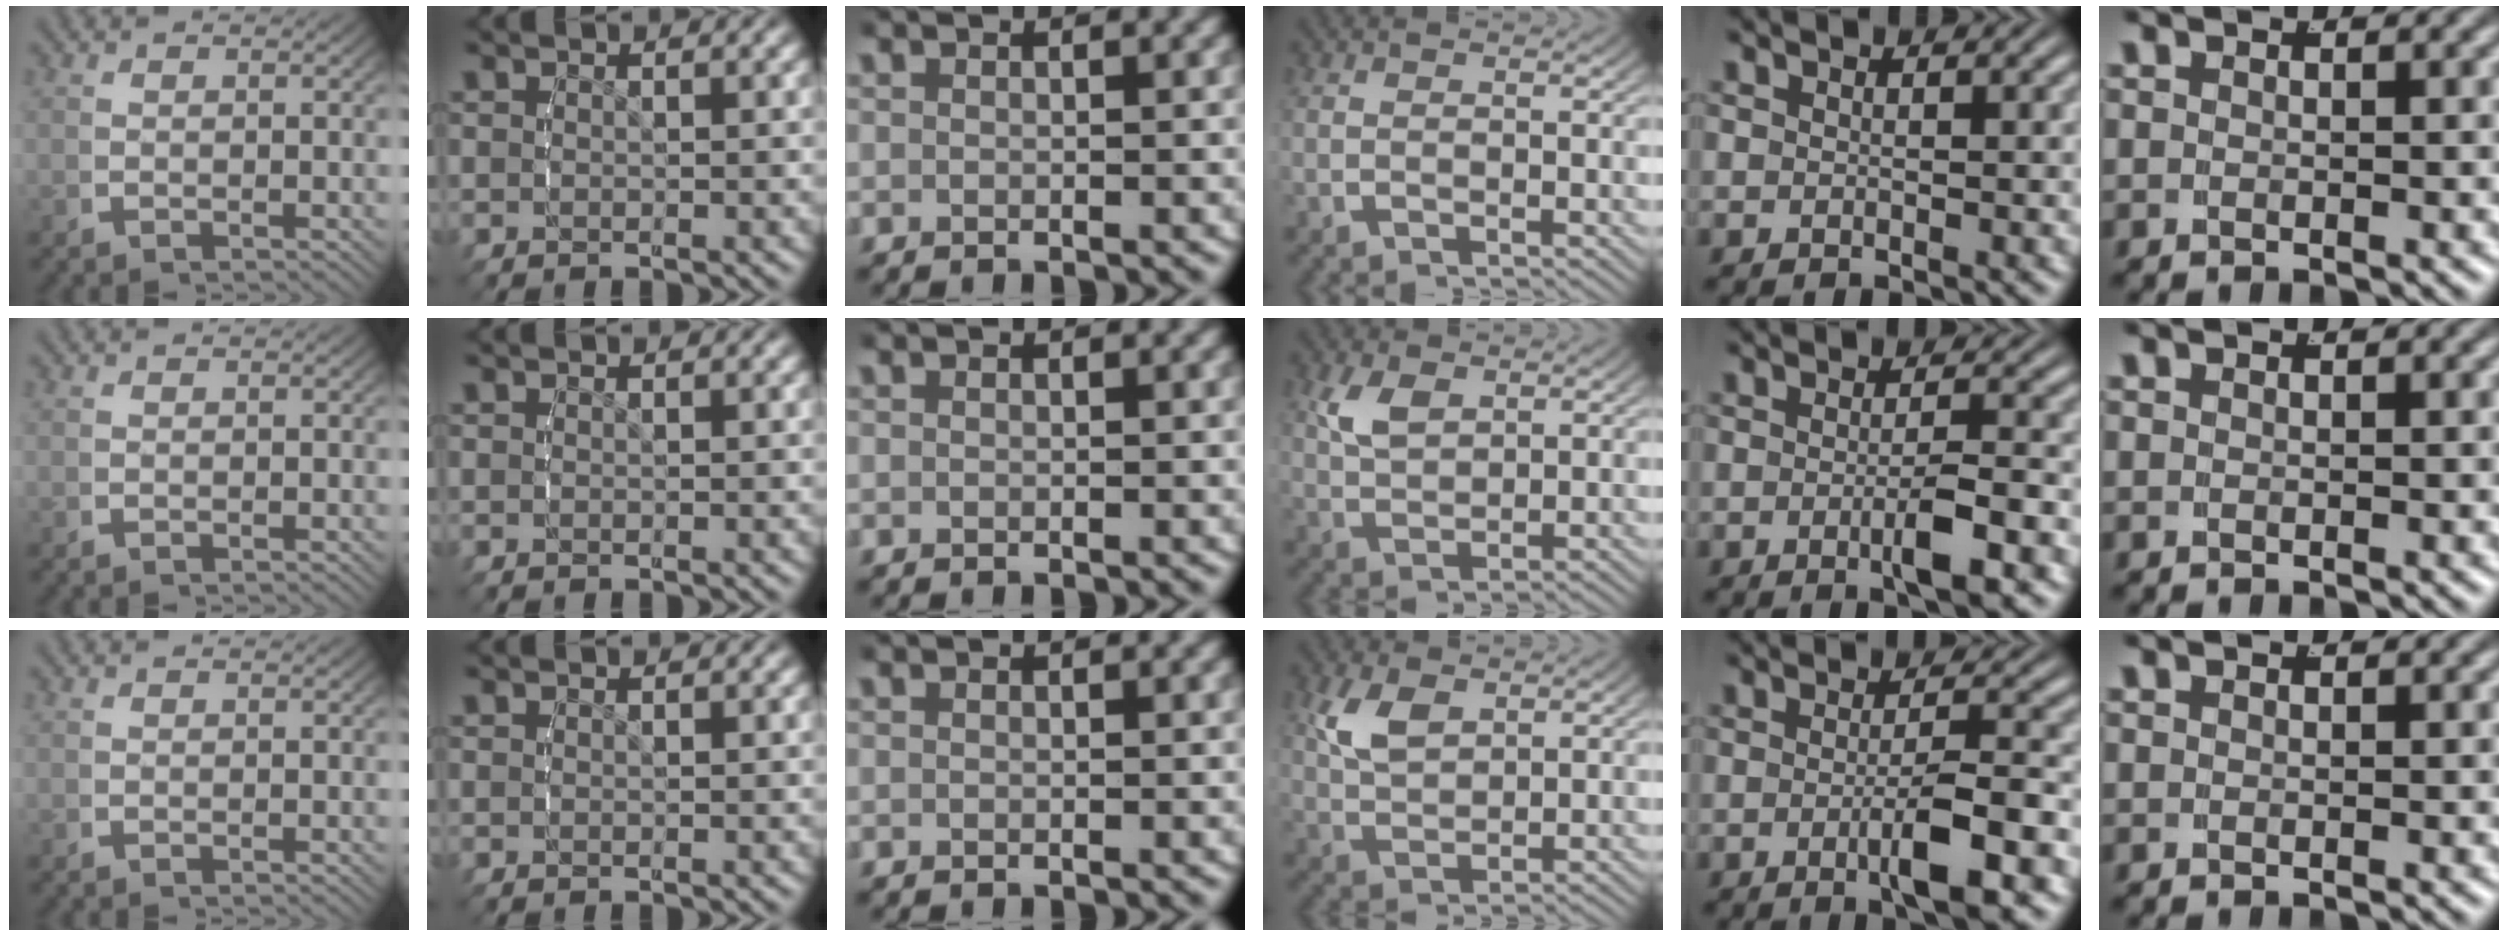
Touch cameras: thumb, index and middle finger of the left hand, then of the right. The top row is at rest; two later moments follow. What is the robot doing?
{"motion": "lift_and_place", "object": "bottle cap"}